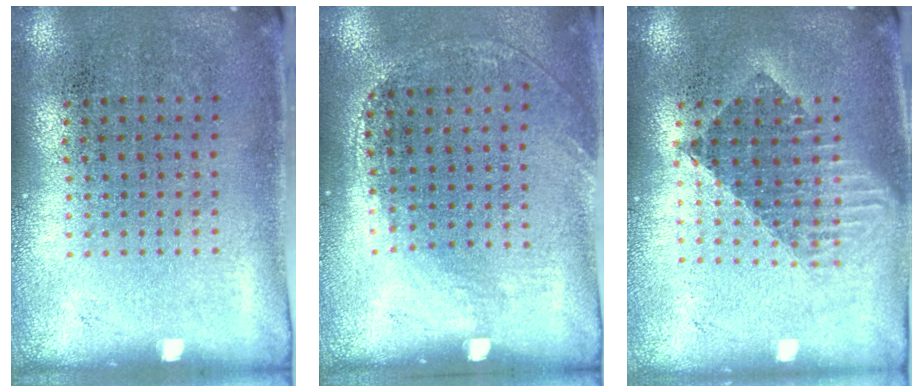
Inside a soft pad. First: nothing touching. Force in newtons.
{"total": 1.4, "press": 1.0, "slide": 1.0}
{"total": 1.5, "press": 1.3, "slide": 0.8}